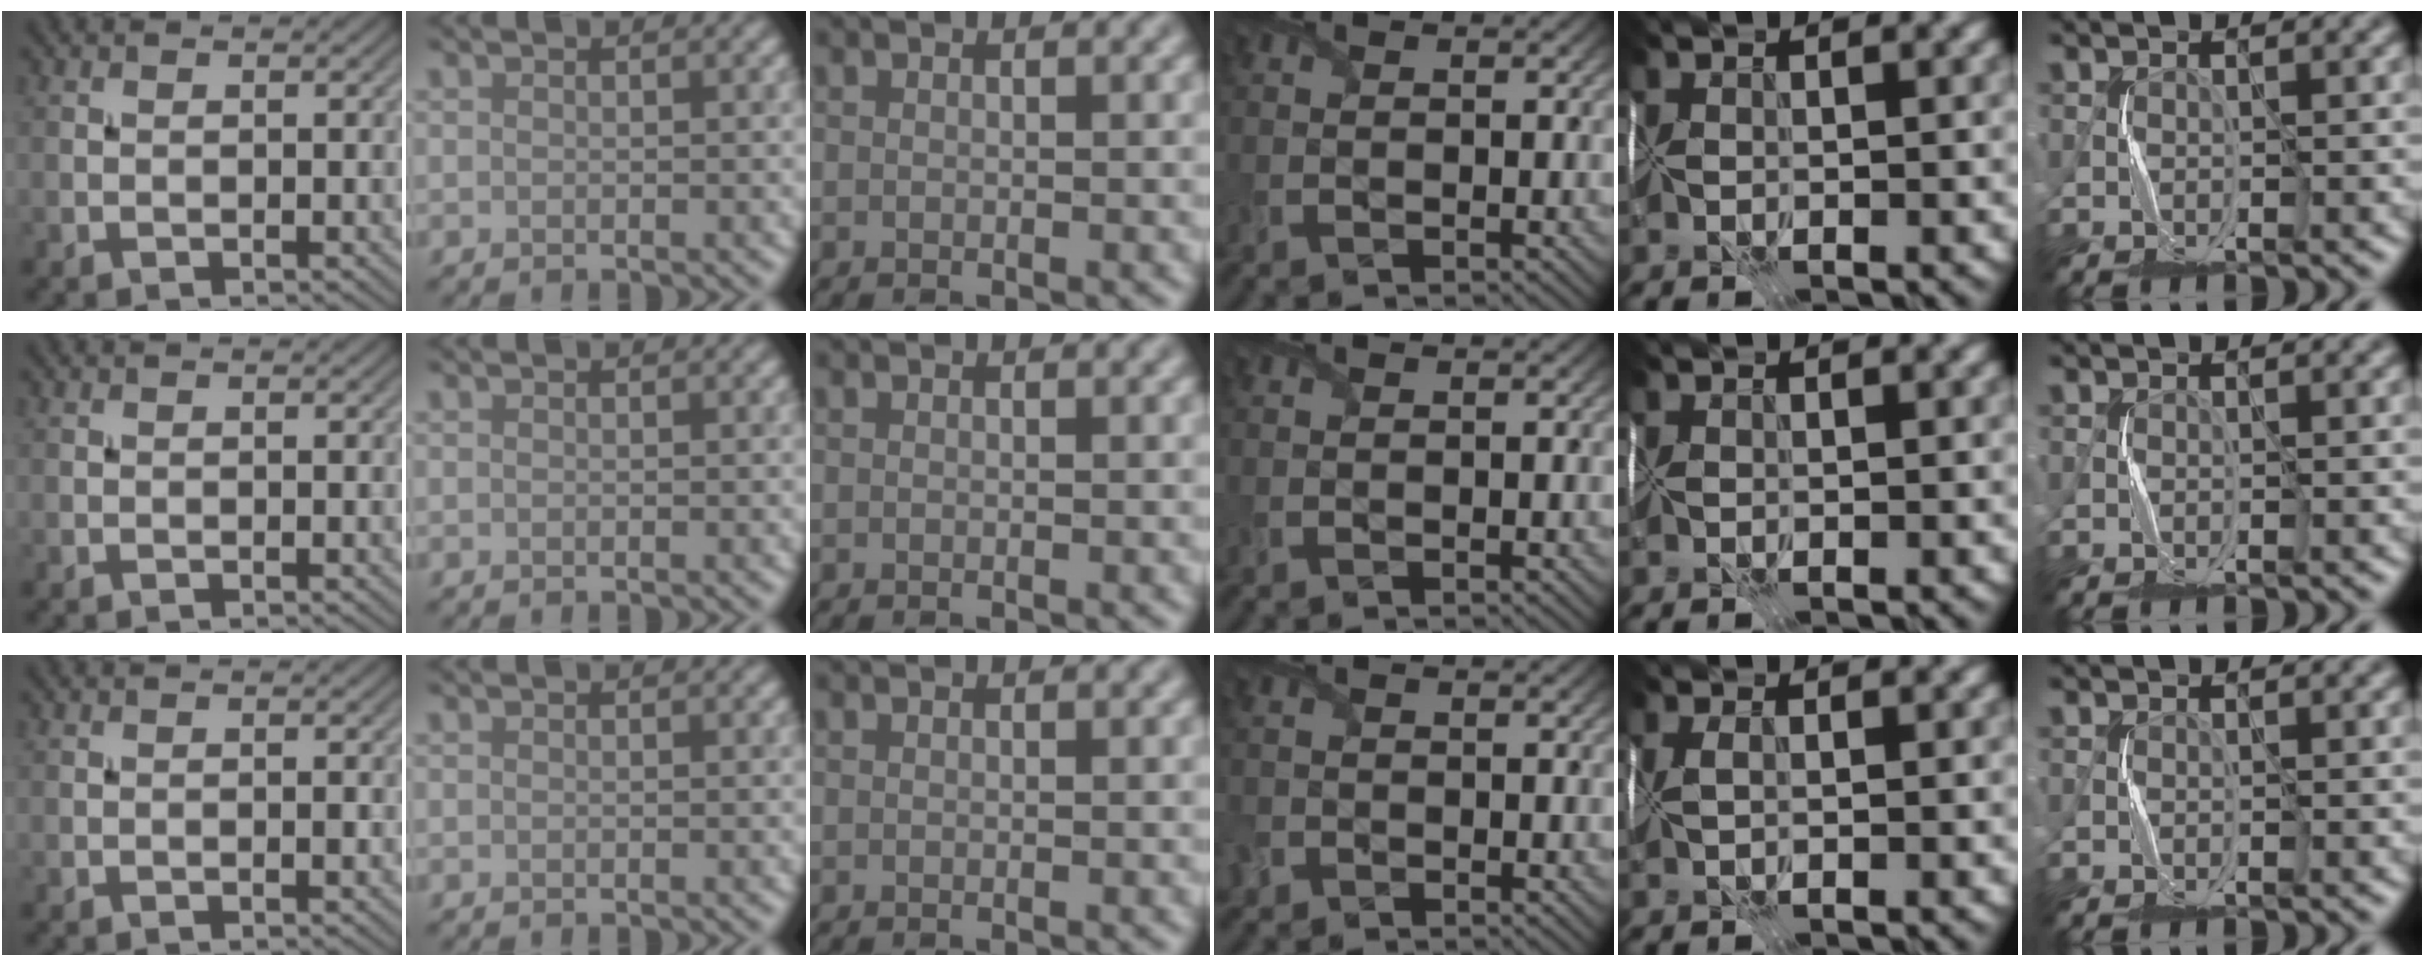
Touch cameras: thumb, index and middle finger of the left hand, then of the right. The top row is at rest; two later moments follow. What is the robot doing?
{"motion": "fold", "object": "shipping label"}